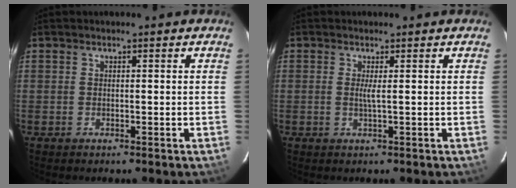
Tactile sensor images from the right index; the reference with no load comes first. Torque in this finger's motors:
{"motor_torque": [0.00, 0.05, 0.03, 0.04]}